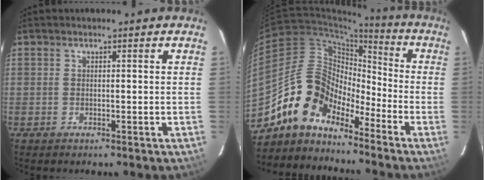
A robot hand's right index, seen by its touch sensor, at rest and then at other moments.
{"total": 11.9, "force": [-9.6, 5.6, 4.2], "torque": [-0.071, 0.033, -0.193]}